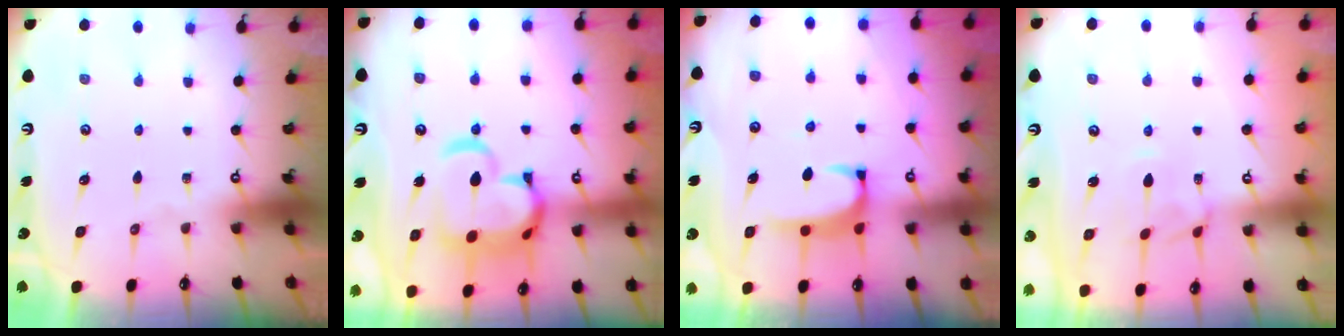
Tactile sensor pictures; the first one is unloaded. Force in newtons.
{"total": 12.6, "press": 12.5, "slide": 1.7}
{"total": 1.6, "press": 1.6, "slide": 0.4}
{"total": 2.7, "press": 2.6, "slide": 0.5}